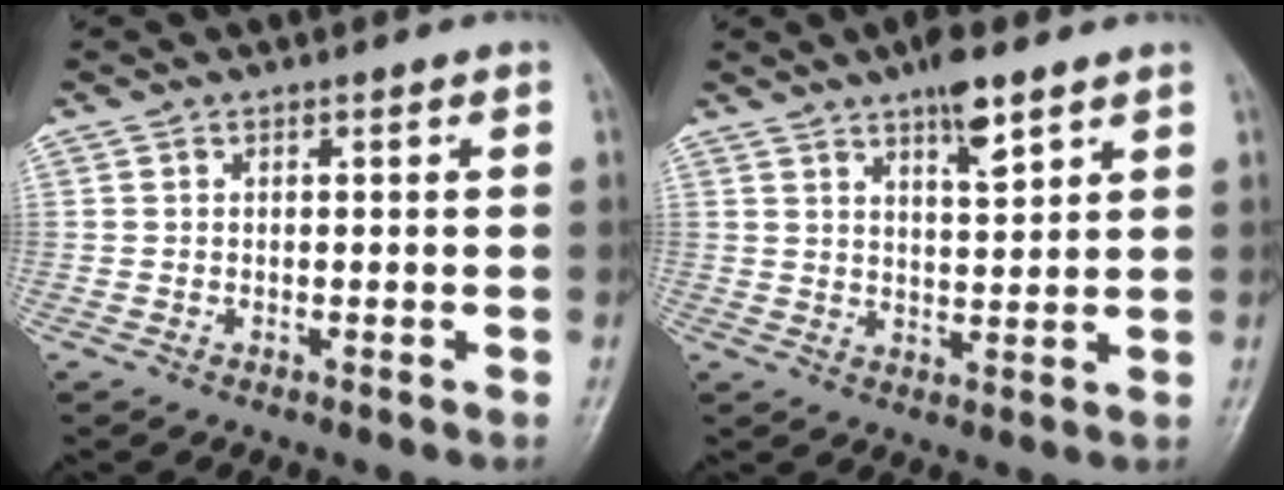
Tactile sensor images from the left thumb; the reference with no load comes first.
{"total": 6.6, "force": [4.2, 1.6, 4.8], "torque": [-0.071, -0.023, 0.069]}